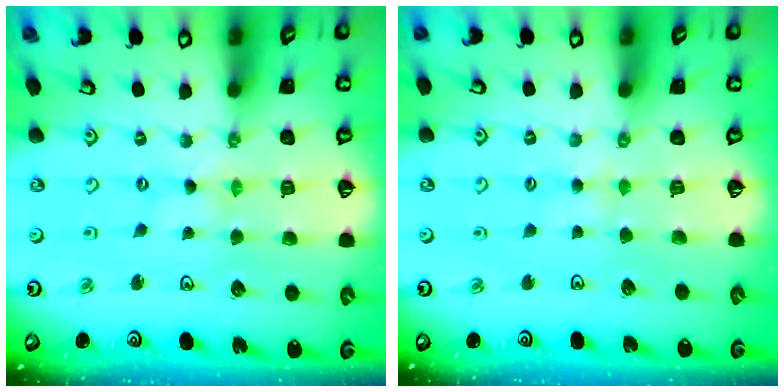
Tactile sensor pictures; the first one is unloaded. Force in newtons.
{"total": 2.8, "press": 2.7, "slide": 0.5}